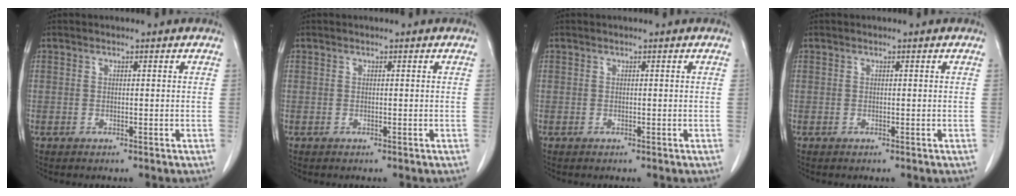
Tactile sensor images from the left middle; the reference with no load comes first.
{"total": 0.0}
{"total": 0.0}
{"total": 0.0}